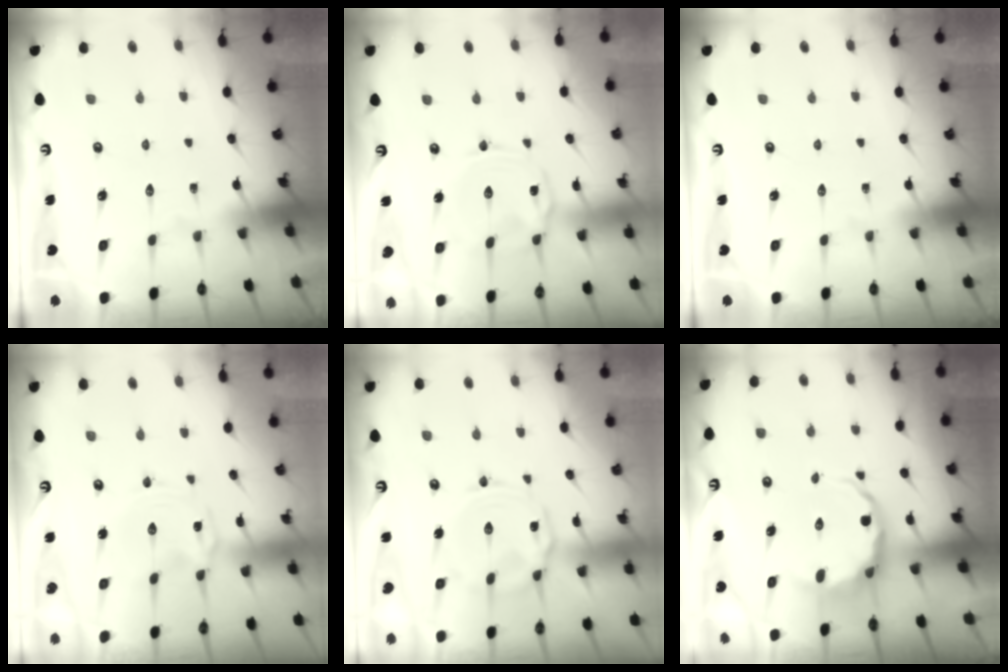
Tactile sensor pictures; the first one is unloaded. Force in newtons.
{"total": 2.7, "press": 2.7, "slide": 0.4}
{"total": 0.0}
{"total": 0.6, "press": 0.5, "slide": 0.2}
{"total": 6.1, "press": 6.1, "slide": 0.4}
{"total": 5.7, "press": 5.1, "slide": 2.4}